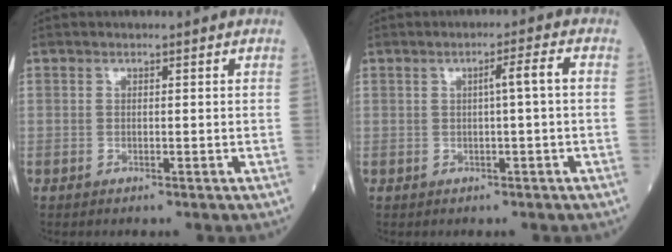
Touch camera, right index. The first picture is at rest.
{"total": 3.0, "force": [0.1, -0.4, 2.9], "torque": [-0.047, 0.006, 0.002]}